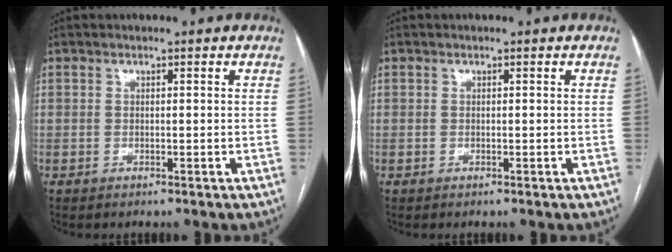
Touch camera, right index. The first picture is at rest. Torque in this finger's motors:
{"motor_torque": [-0.01, 0.00, -0.03, 0.01]}